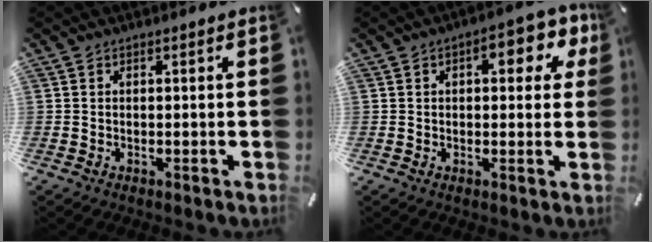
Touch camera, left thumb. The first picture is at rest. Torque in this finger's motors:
{"motor_torque": [1.50, 1.47, 1.09, -0.34, 0.02]}